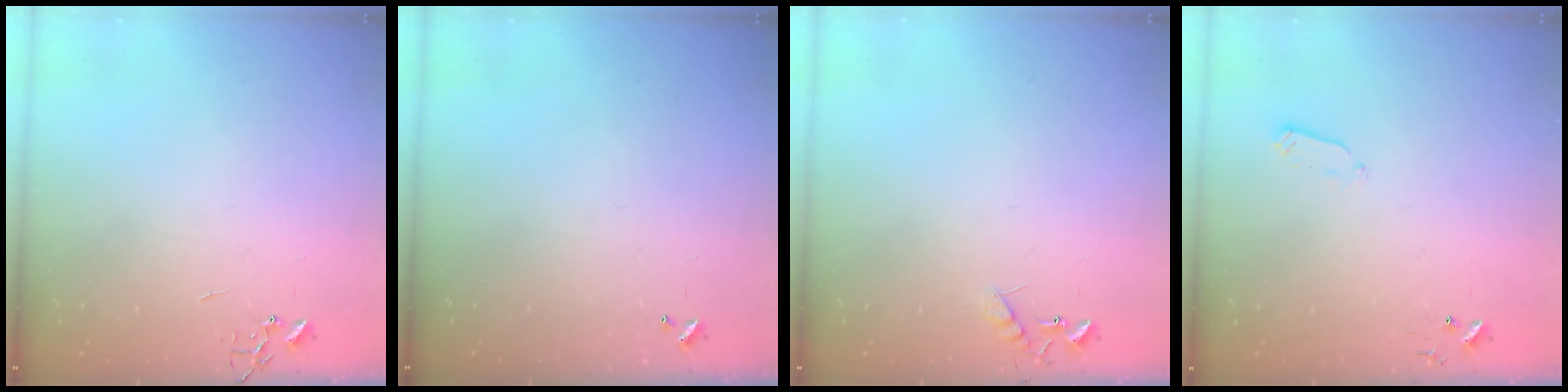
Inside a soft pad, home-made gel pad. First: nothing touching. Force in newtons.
{"total": 0.0}
{"total": 7.6, "press": 7.6, "slide": 0.7}
{"total": 3.7, "press": 3.6, "slide": 0.8}